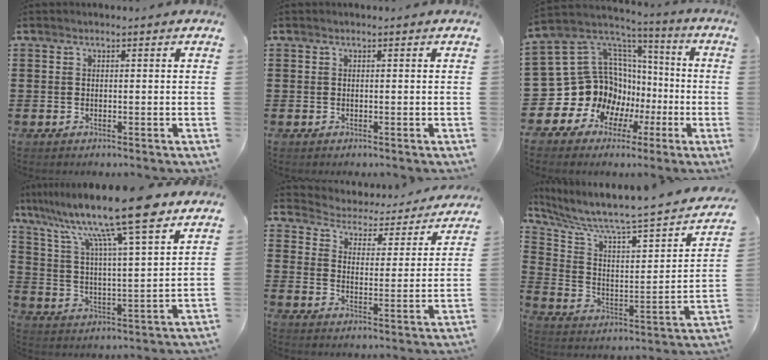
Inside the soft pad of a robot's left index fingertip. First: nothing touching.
{"total": 0.0}
{"total": 15.4, "force": [-2.4, 14.2, 5.5], "torque": [-0.174, -0.035, -0.007]}
{"total": 14.2, "force": [11.3, 0.4, 8.5], "torque": [-0.194, -0.065, 0.187]}
{"total": 2.7, "force": [2.6, 0.9, -0.2], "torque": [-0.019, -0.028, 0.034]}
{"total": 4.9, "force": [4.2, -0.1, 2.4], "torque": [-0.075, -0.051, 0.061]}